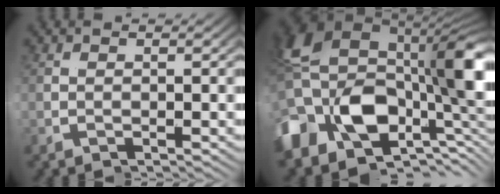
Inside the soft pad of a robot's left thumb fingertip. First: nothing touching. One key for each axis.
{"total": 22.5, "fx": -1.0, "fy": 13.8, "fz": 17.8, "tx": -0.352, "ty": -0.040, "tz": 0.008}